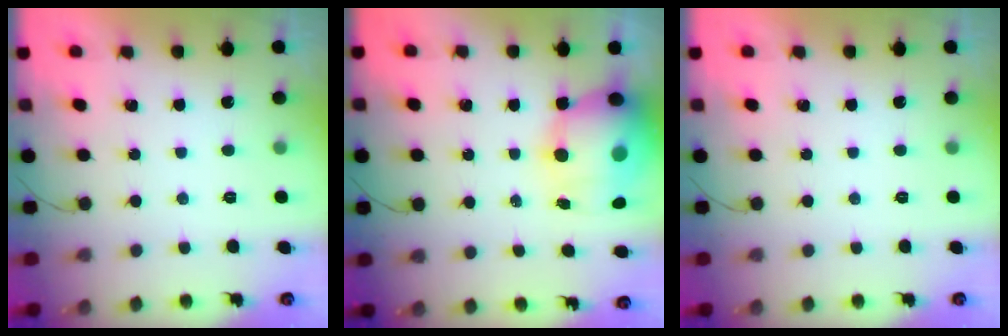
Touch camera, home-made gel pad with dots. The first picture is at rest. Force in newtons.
{"total": 14.3, "press": 13.9, "slide": 3.3}
{"total": 0.0}